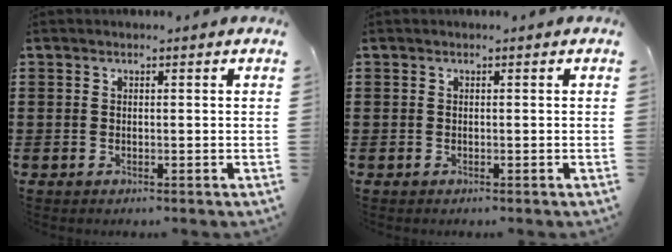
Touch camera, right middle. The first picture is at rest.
{"total": 0.0}